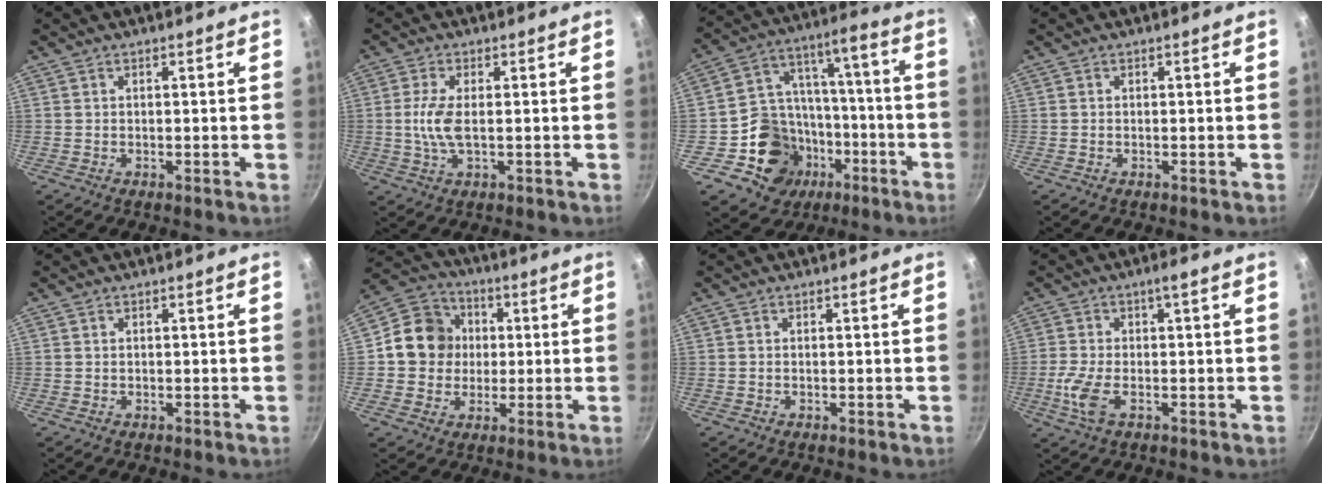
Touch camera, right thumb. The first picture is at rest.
{"total": 5.3, "force": [0.0, 1.9, 5.0], "torque": [-0.115, 0.000, -0.003]}
{"total": 17.6, "force": [-7.1, 14.8, 6.3], "torque": [-0.061, 0.073, -0.101]}
{"total": 0.0}
{"total": 0.0}
{"total": 11.5, "force": [0.9, 10.5, 4.6], "torque": [-0.044, 0.018, 0.000]}
{"total": 0.0}
{"total": 6.9, "force": [-1.5, 1.9, 6.4], "torque": [-0.128, 0.010, -0.028]}